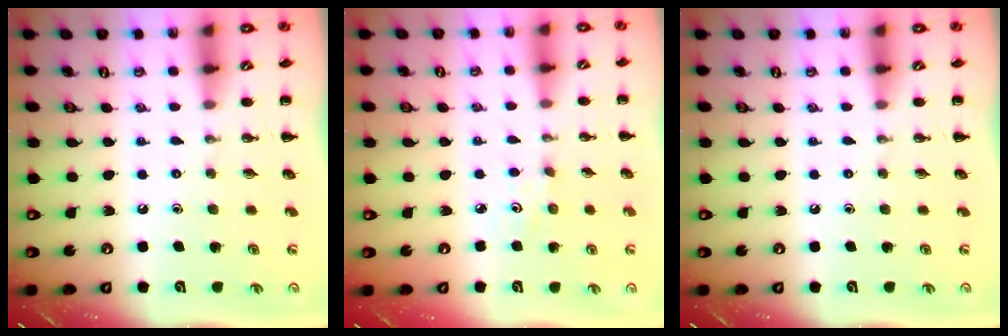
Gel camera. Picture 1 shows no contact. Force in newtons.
{"total": 1.4, "press": 1.3, "slide": 0.4}
{"total": 0.0}